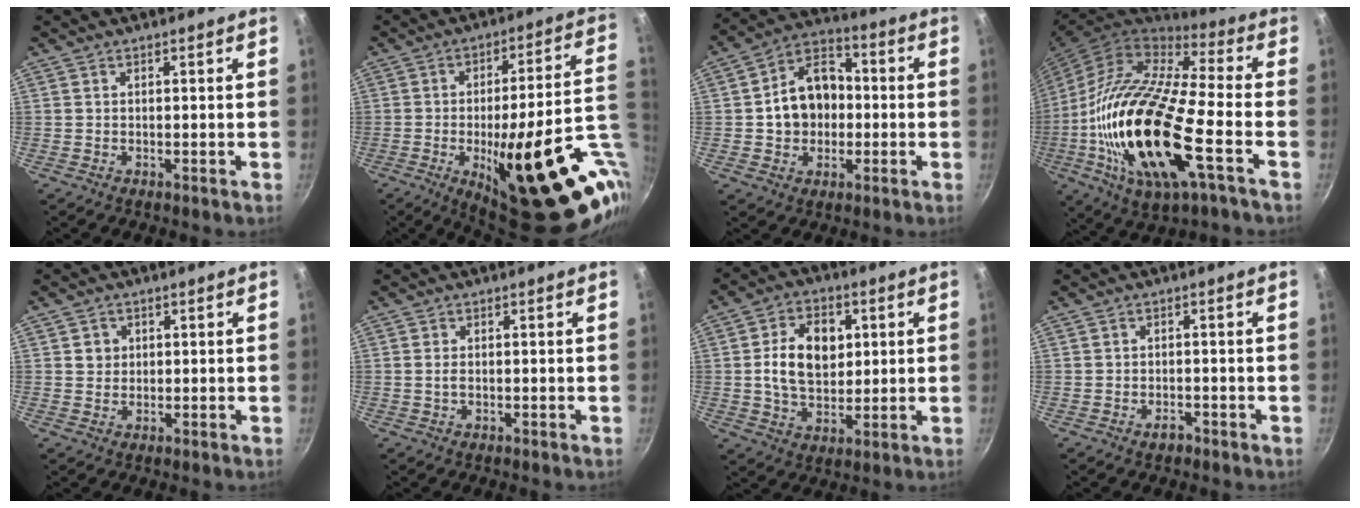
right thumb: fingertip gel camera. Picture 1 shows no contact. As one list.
[{"total": 31.3, "force": [-8.1, 9.6, 28.6], "torque": [-0.339, -0.001, -0.100]}, {"total": 12.8, "force": [-0.4, 10.0, 8.0], "torque": [-0.096, 0.027, -0.017]}, {"total": 27.4, "force": [-6.4, 9.1, 25.0], "torque": [-0.476, 0.007, -0.133]}, {"total": 2.4, "force": [0.6, 2.2, 0.6], "torque": [0.004, 0.002, 0.007]}, {"total": 1.3, "force": [-0.1, 0.8, 1.0], "torque": [-0.021, 0.000, -0.002]}, {"total": 12.1, "force": [1.9, 8.4, 8.5], "torque": [-0.118, -0.002, 0.029]}, {"total": 1.8, "force": [-1.2, 1.0, 0.9], "torque": [-0.008, 0.013, -0.017]}]